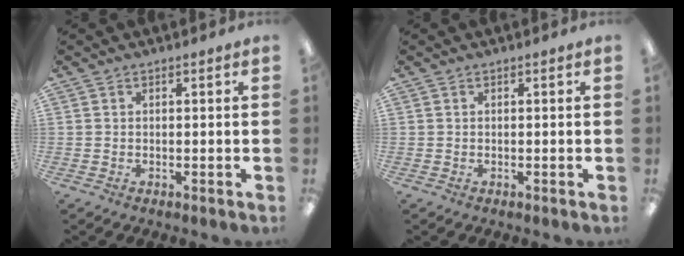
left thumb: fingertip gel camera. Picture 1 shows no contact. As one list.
[{"total": 0.0}]